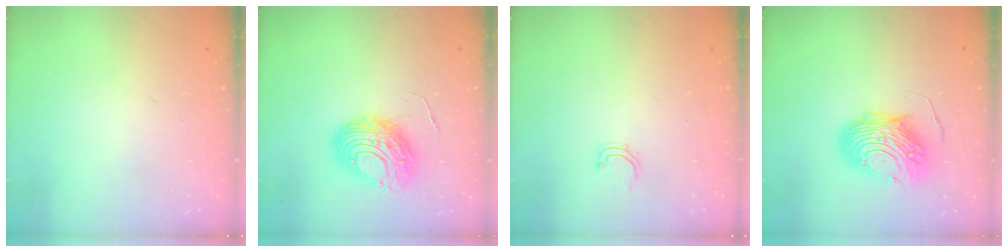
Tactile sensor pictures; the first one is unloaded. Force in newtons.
{"total": 10.7, "press": 10.6, "slide": 1.2}
{"total": 2.8, "press": 2.7, "slide": 0.5}
{"total": 10.5, "press": 10.4, "slide": 1.0}